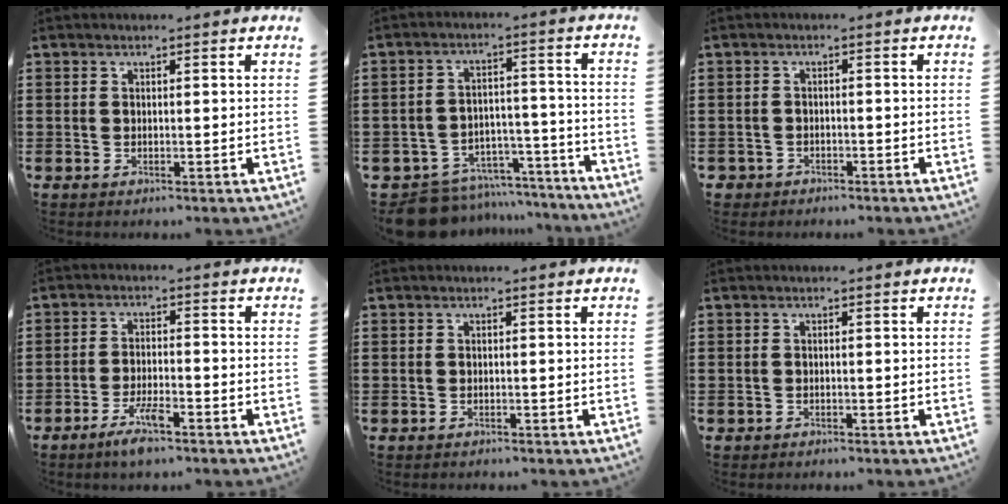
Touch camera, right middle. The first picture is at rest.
{"total": 9.6, "force": [-8.9, 3.0, 2.0], "torque": [-0.042, 0.035, -0.172]}
{"total": 1.9, "force": [-1.6, 0.9, -0.2], "torque": [-0.003, 0.003, -0.039]}
{"total": 5.0, "force": [-3.3, 1.0, 3.6], "torque": [-0.072, -0.001, -0.061]}
{"total": 0.7, "force": [-0.7, 0.3, 0.0], "torque": [0.000, 0.002, -0.015]}
{"total": 1.0, "force": [-0.9, 0.4, -0.1], "torque": [-0.001, 0.004, -0.020]}